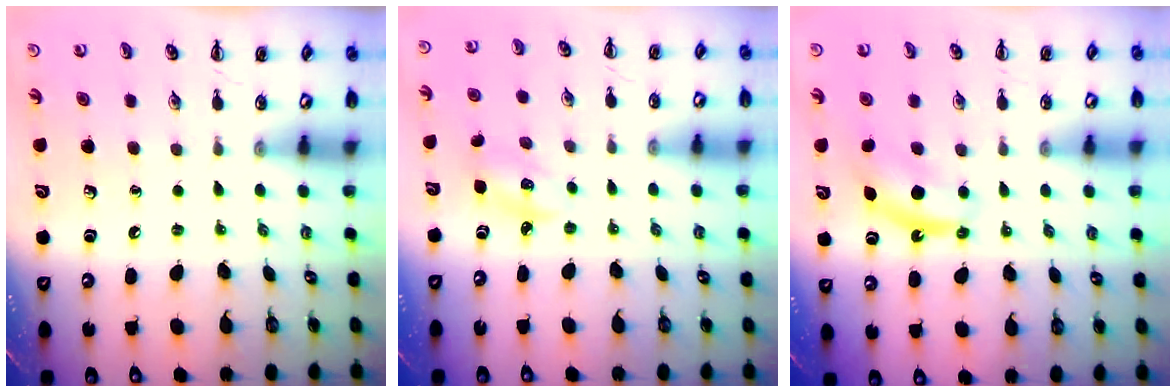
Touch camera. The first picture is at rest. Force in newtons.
{"total": 2.8, "press": 2.8, "slide": 0.7}
{"total": 6.3, "press": 6.2, "slide": 1.2}